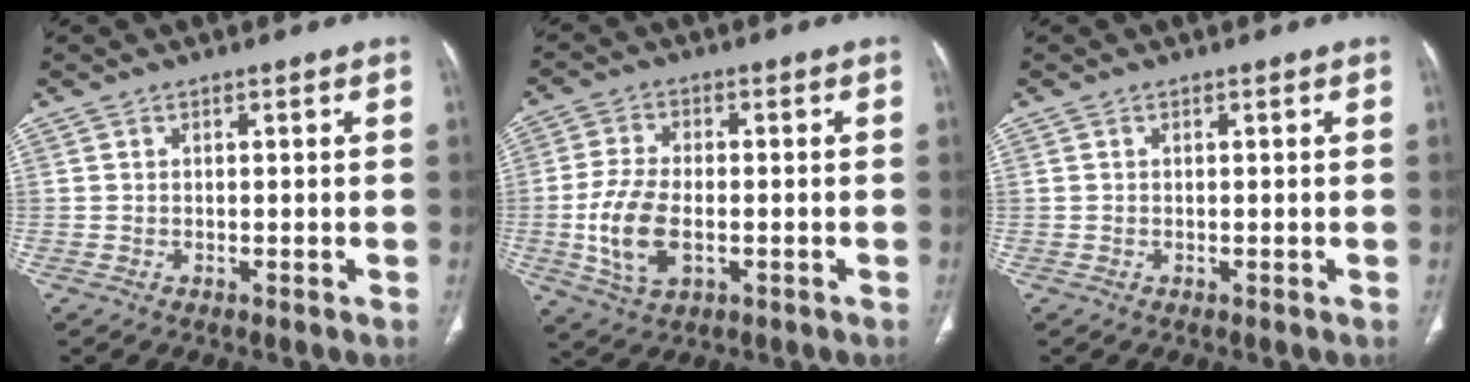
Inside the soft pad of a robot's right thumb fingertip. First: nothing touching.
{"total": 10.2, "force": [-2.0, 5.6, 8.3], "torque": [-0.170, 0.002, -0.033]}
{"total": 0.0}